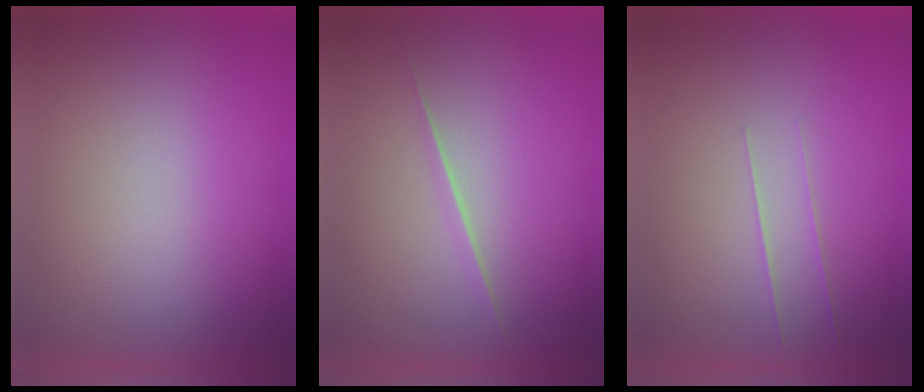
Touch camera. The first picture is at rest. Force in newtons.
{"total": 1.6}
{"total": 1.7}